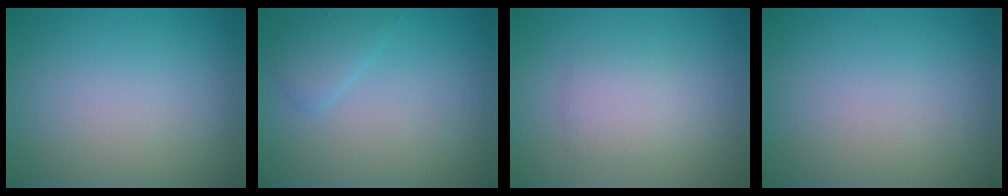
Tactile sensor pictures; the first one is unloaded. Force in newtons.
{"total": 1.7, "press": 1.7, "slide": 0.1}
{"total": 1.9, "press": 1.9, "slide": 0.1}
{"total": 0.0}